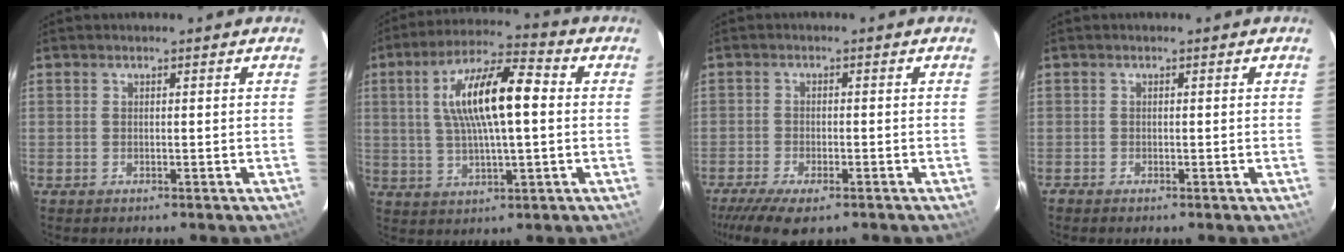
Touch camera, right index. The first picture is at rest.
{"total": 14.3, "force": [2.0, 3.9, 13.6], "torque": [-0.249, 0.019, 0.034]}
{"total": 8.8, "force": [-6.4, 2.8, 5.4], "torque": [-0.131, -0.031, -0.111]}
{"total": 0.8, "force": [-0.6, 0.5, -0.1], "torque": [-0.003, 0.001, -0.013]}